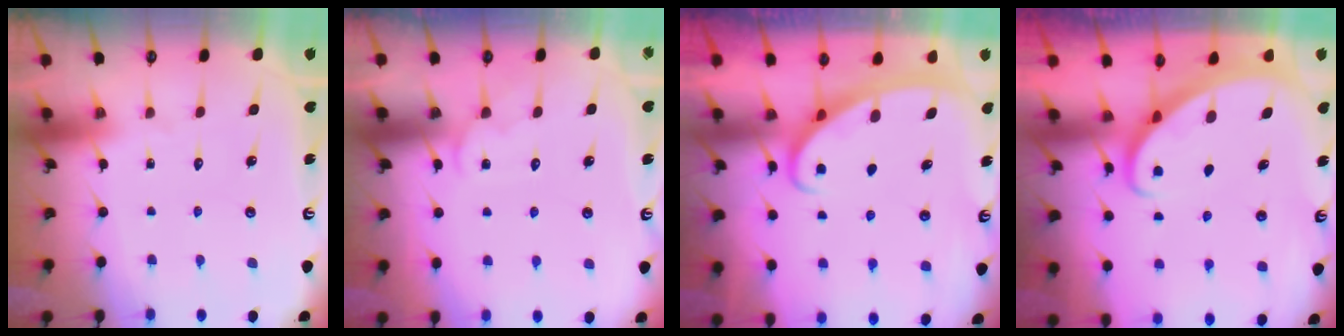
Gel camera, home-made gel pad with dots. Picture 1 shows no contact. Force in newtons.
{"total": 5.3, "press": 5.3, "slide": 0.5}
{"total": 2.7, "press": 2.7, "slide": 0.4}
{"total": 2.7, "press": 2.6, "slide": 0.2}